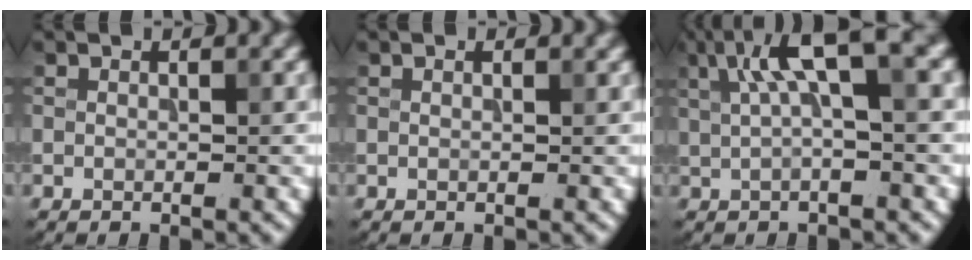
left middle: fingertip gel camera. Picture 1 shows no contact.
{"total": 0.0}
{"total": 6.5, "force": [2.4, 1.7, 5.8], "torque": [-0.100, 0.013, 0.039]}